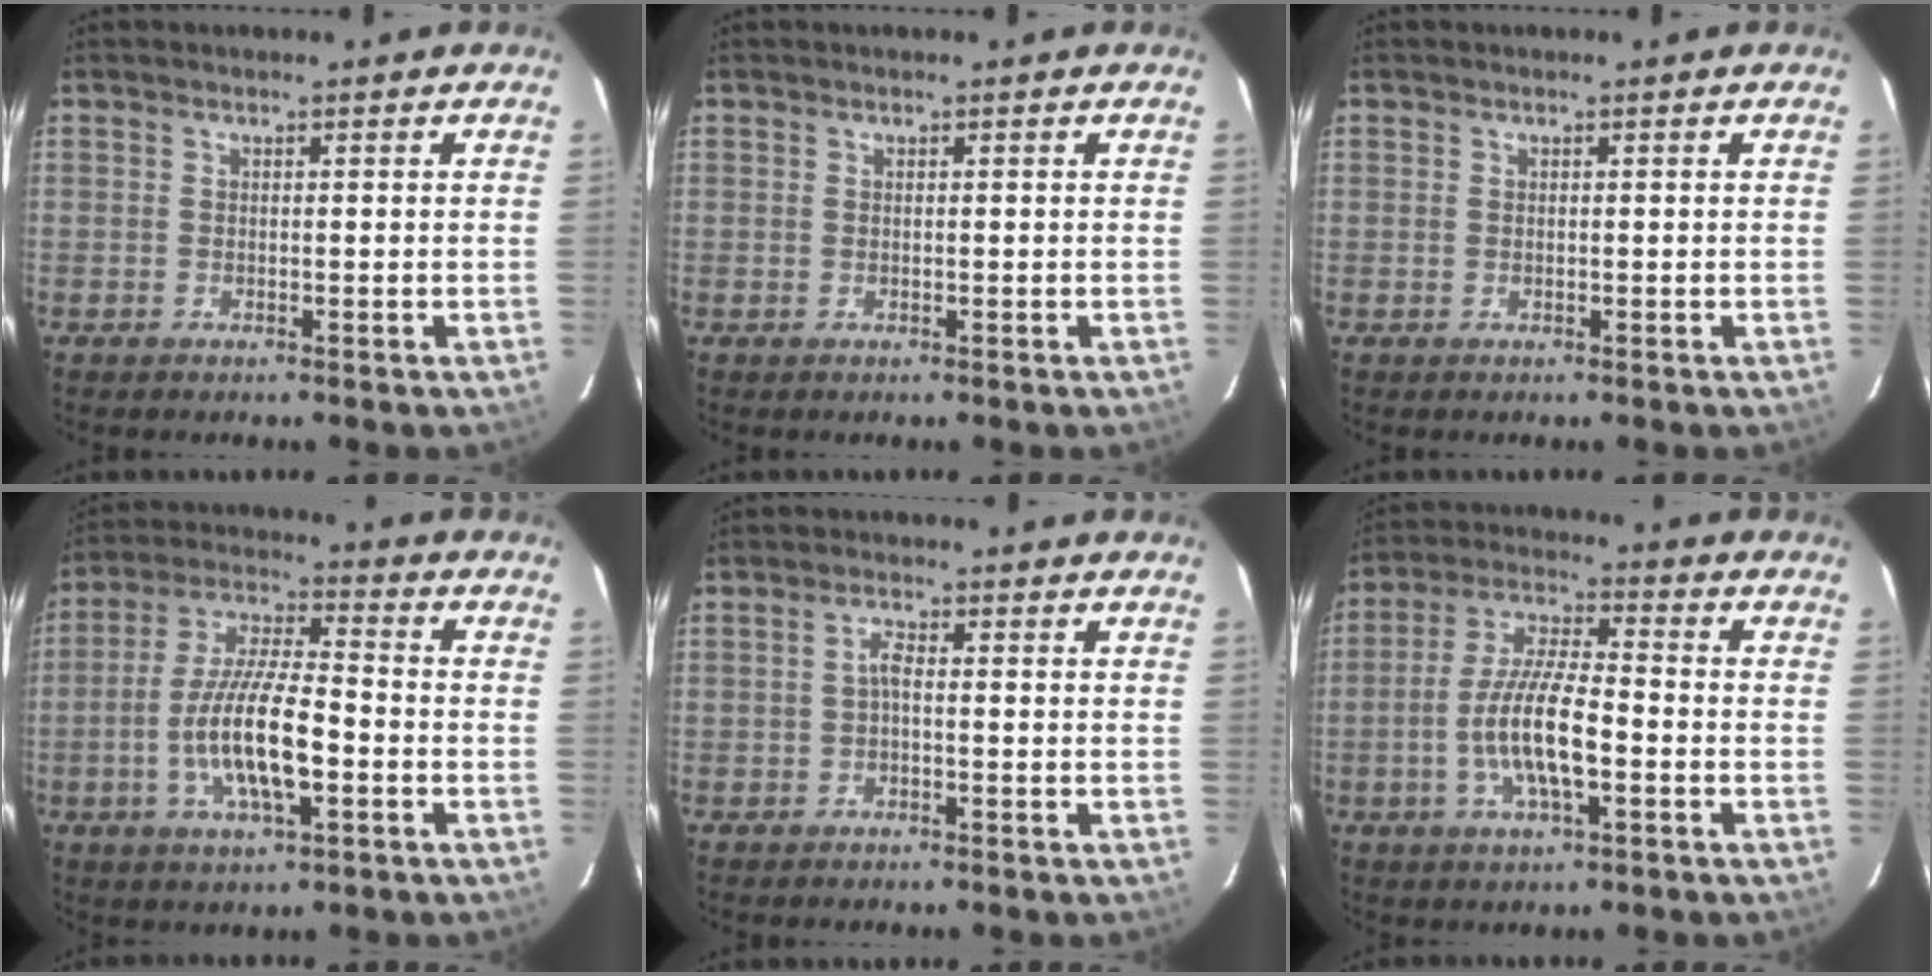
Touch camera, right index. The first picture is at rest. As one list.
[{"total": 0.0}, {"total": 0.0}, {"total": 13.3, "force": [-3.9, 3.5, 12.3], "torque": [-0.247, -0.002, -0.071]}, {"total": 1.6, "force": [-0.5, 0.4, 1.4], "torque": [-0.030, 0.007, -0.011]}, {"total": 11.3, "force": [-3.3, 2.9, 10.4], "torque": [-0.210, 0.003, -0.061]}]